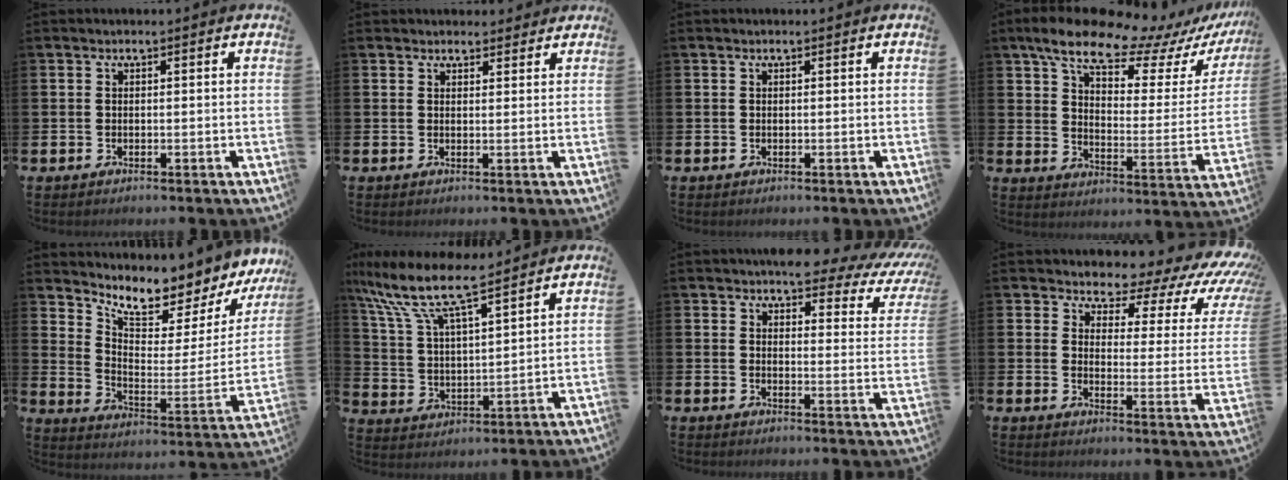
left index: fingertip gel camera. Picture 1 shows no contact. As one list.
[{"total": 2.3, "force": [2.1, 0.7, -0.1], "torque": [0.017, -0.013, 0.036]}, {"total": 0.0}, {"total": 12.6, "force": [10.8, 3.9, 5.2], "torque": [-0.113, -0.073, 0.181]}, {"total": 7.6, "force": [7.2, 1.4, 1.8], "torque": [-0.062, -0.066, 0.118]}, {"total": 10.0, "force": [8.7, 1.7, 4.5], "torque": [-0.127, -0.048, 0.152]}, {"total": 5.4, "force": [4.5, 2.1, 1.9], "torque": [-0.037, -0.030, 0.075]}, {"total": 4.6, "force": [3.9, 2.1, 1.4], "torque": [-0.021, -0.051, 0.051]}]